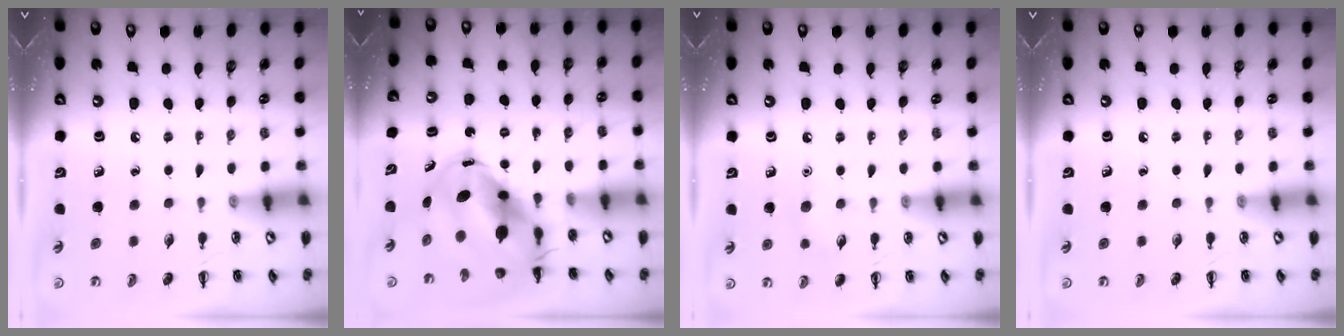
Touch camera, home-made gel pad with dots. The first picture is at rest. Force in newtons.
{"total": 11.2, "press": 10.9, "slide": 2.8}
{"total": 4.7, "press": 4.6, "slide": 1.3}
{"total": 0.0}